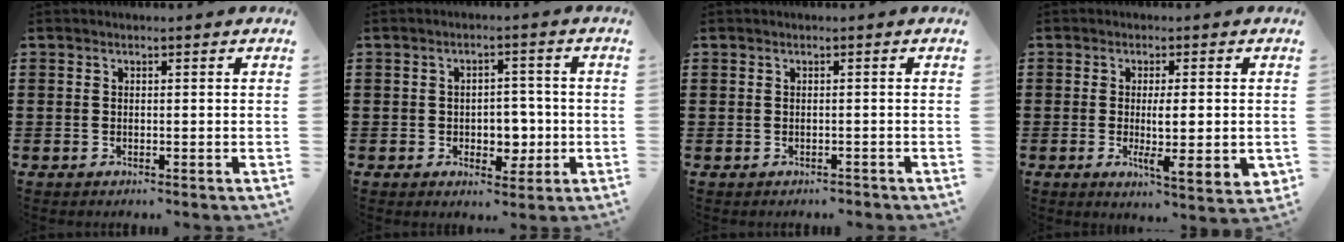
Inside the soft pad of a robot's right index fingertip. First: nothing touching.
{"total": 4.3, "force": [-0.7, 3.4, 2.6], "torque": [-0.040, 0.001, -0.018]}
{"total": 0.6, "force": [-0.4, 0.4, 0.0], "torque": [-0.001, 0.002, -0.011]}
{"total": 5.7, "force": [-0.2, 1.0, 5.6], "torque": [-0.092, -0.011, -0.005]}